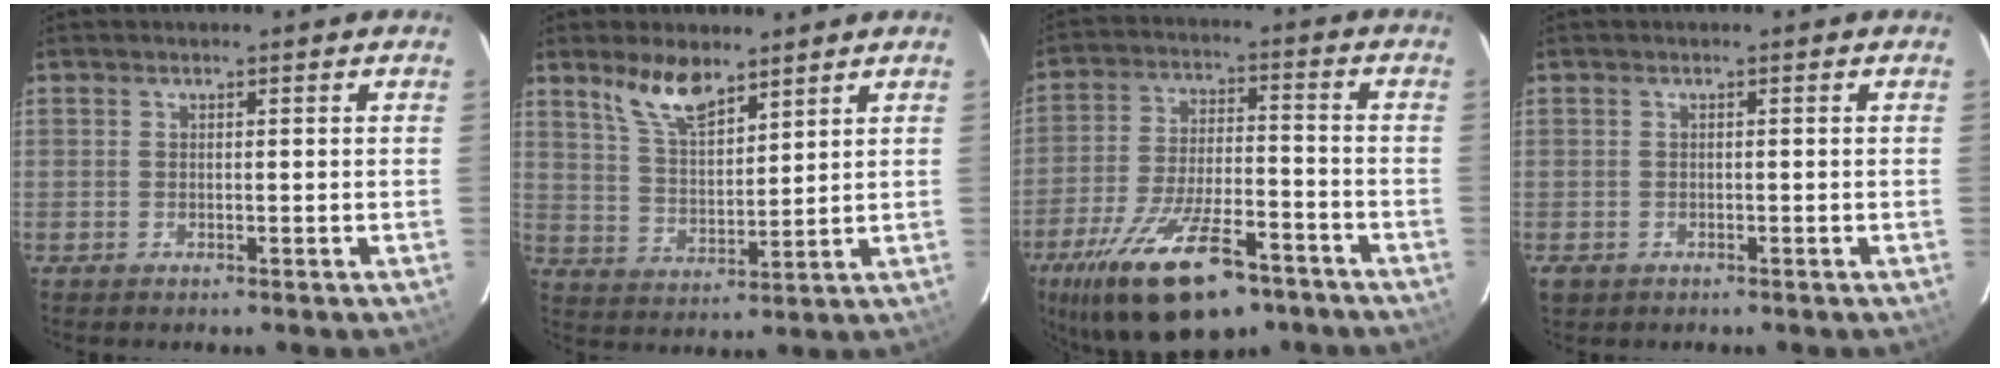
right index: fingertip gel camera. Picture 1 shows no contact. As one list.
[{"total": 8.7, "force": [6.4, 3.1, 5.0], "torque": [-0.092, 0.006, 0.130]}, {"total": 21.3, "force": [-13.7, 8.3, 14.0], "torque": [-0.272, -0.029, -0.219]}, {"total": 2.0, "force": [-0.8, 1.7, 0.6], "torque": [-0.013, -0.001, -0.012]}]